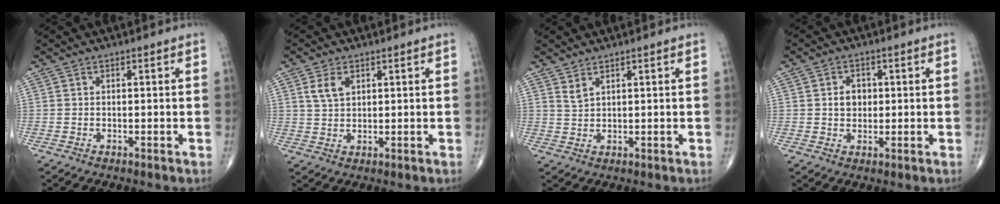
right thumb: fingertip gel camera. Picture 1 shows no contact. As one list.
[{"total": 3.9, "force": [1.7, 2.4, 2.6], "torque": [-0.045, -0.005, 0.037]}, {"total": 1.9, "force": [1.5, 0.5, 1.1], "torque": [-0.022, -0.010, 0.034]}, {"total": 3.8, "force": [0.5, 3.1, 2.2], "torque": [-0.019, 0.002, 0.006]}]